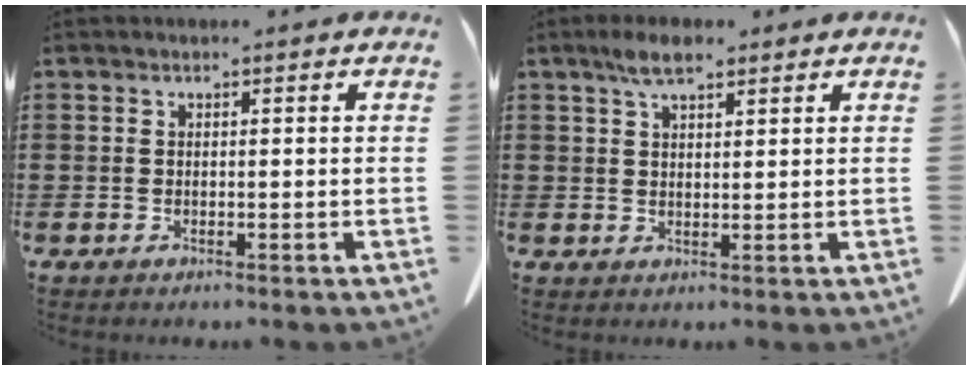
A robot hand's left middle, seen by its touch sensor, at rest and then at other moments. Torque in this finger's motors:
{"motor_torque": [1.05, 0.95, 0.15, 0.01]}